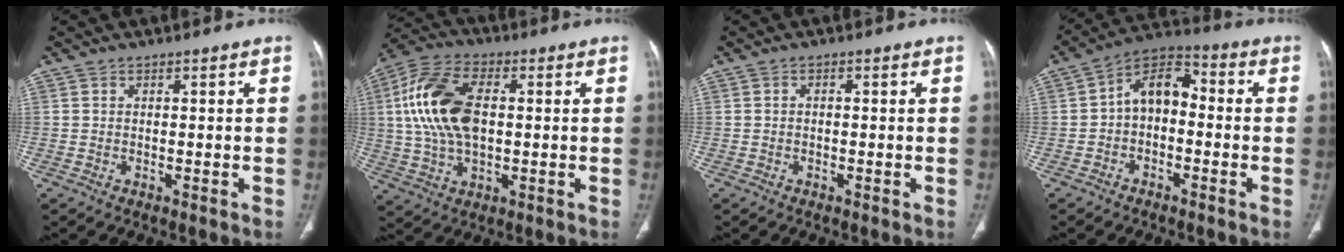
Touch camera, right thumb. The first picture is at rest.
{"total": 16.3, "force": [1.9, 9.3, 13.3], "torque": [-0.273, 0.014, 0.034]}
{"total": 0.6, "force": [-0.1, 0.4, 0.4], "torque": [-0.007, 0.001, -0.006]}
{"total": 9.2, "force": [-0.8, 6.2, 6.8], "torque": [-0.087, 0.040, -0.032]}